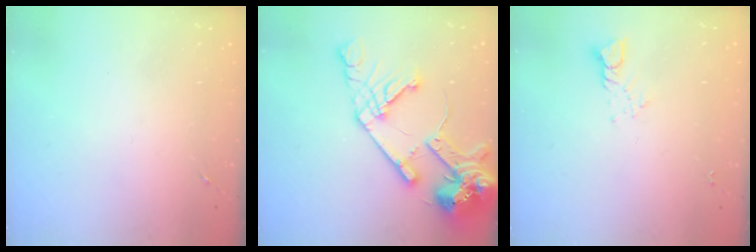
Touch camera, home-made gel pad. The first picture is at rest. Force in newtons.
{"total": 20.4, "press": 20.2, "slide": 2.9}
{"total": 3.8, "press": 3.8, "slide": 0.3}